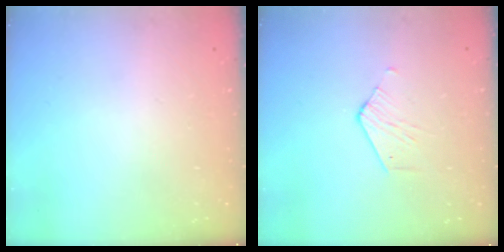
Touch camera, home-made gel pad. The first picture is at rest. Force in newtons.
{"total": 2.5, "press": 2.5, "slide": 0.2}